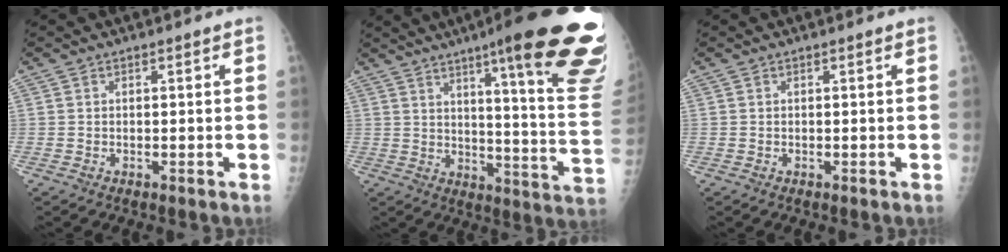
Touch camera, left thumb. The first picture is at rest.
{"total": 28.0, "force": [17.6, 3.1, 21.5], "torque": [-0.220, -0.087, 0.232]}
{"total": 0.0}